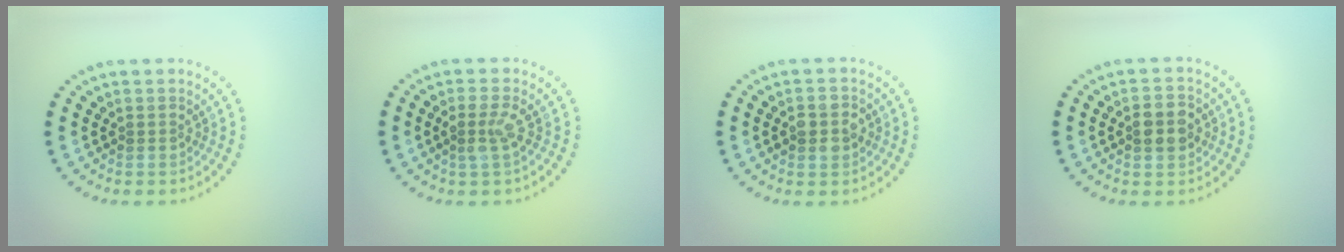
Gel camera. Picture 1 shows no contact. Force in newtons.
{"total": 2.0, "press": 1.7, "slide": 0.9}
{"total": 2.4, "press": 2.4, "slide": 0.1}
{"total": 3.1, "press": 3.1, "slide": 0.1}